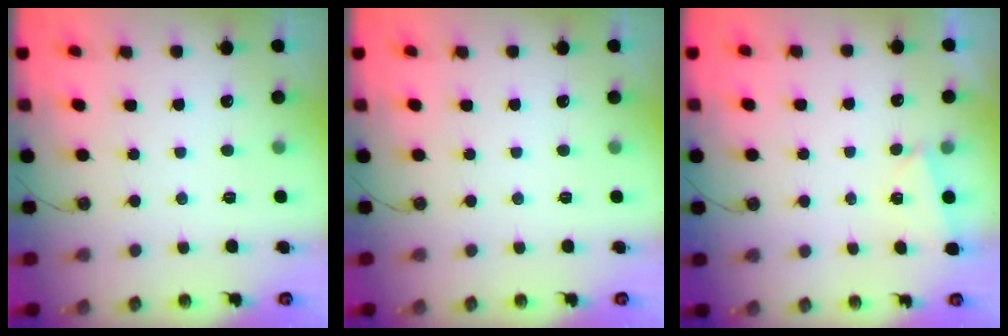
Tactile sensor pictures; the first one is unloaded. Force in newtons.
{"total": 0.0}
{"total": 2.1, "press": 0.8, "slide": 1.9}